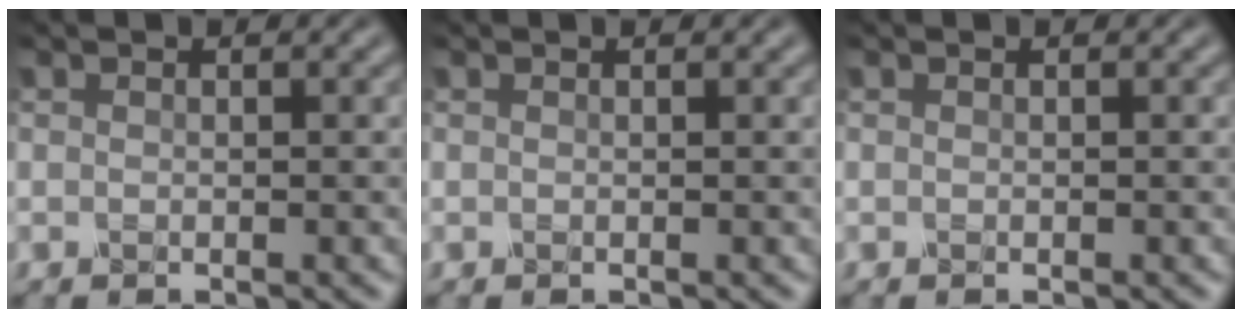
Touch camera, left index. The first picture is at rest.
{"total": 0.9, "force": [0.5, 0.3, 0.6], "torque": [-0.004, 0.002, -0.001]}
{"total": 0.0}